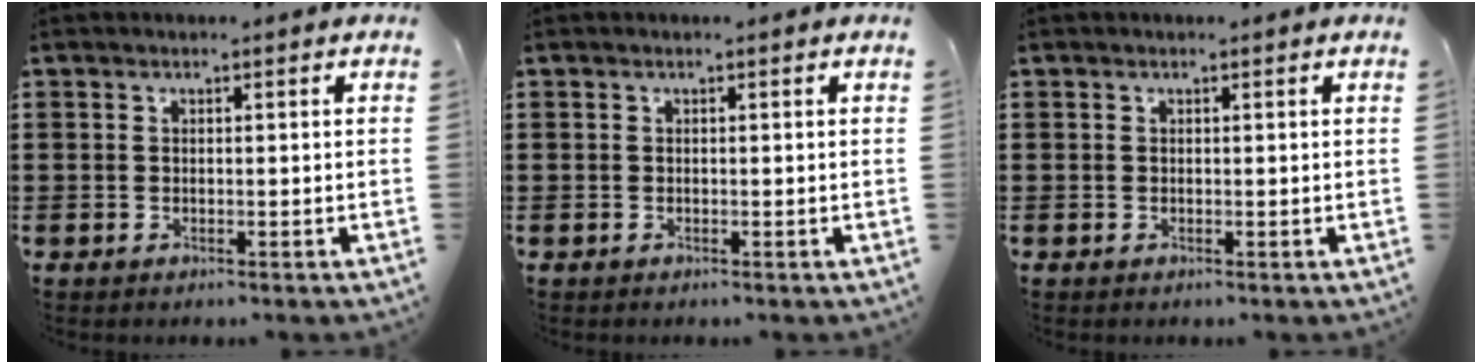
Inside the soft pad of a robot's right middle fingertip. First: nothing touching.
{"total": 0.0}
{"total": 0.0}